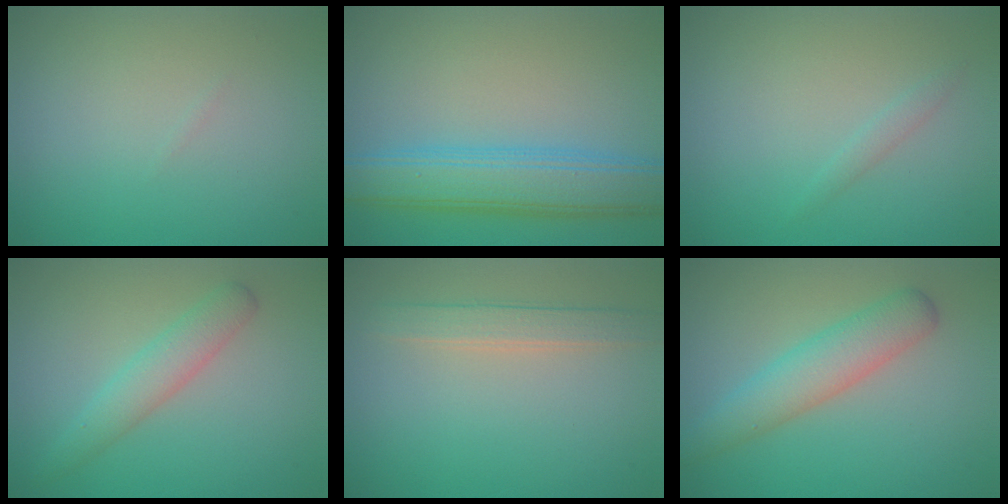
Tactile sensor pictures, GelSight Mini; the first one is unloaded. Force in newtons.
{"total": 6.5, "press": 6.5, "slide": 0.1}
{"total": 0.9, "press": 0.9, "slide": 0.1}
{"total": 2.8, "press": 2.7, "slide": 0.1}
{"total": 2.3, "press": 2.3, "slide": 0.3}
{"total": 4.1, "press": 4.1, "slide": 0.2}